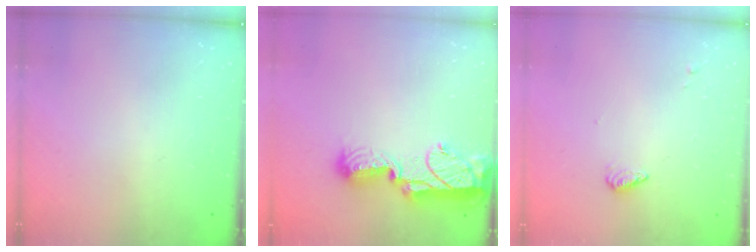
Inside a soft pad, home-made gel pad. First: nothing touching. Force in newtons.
{"total": 15.4, "press": 14.2, "slide": 6.0}
{"total": 3.4, "press": 3.4, "slide": 0.5}